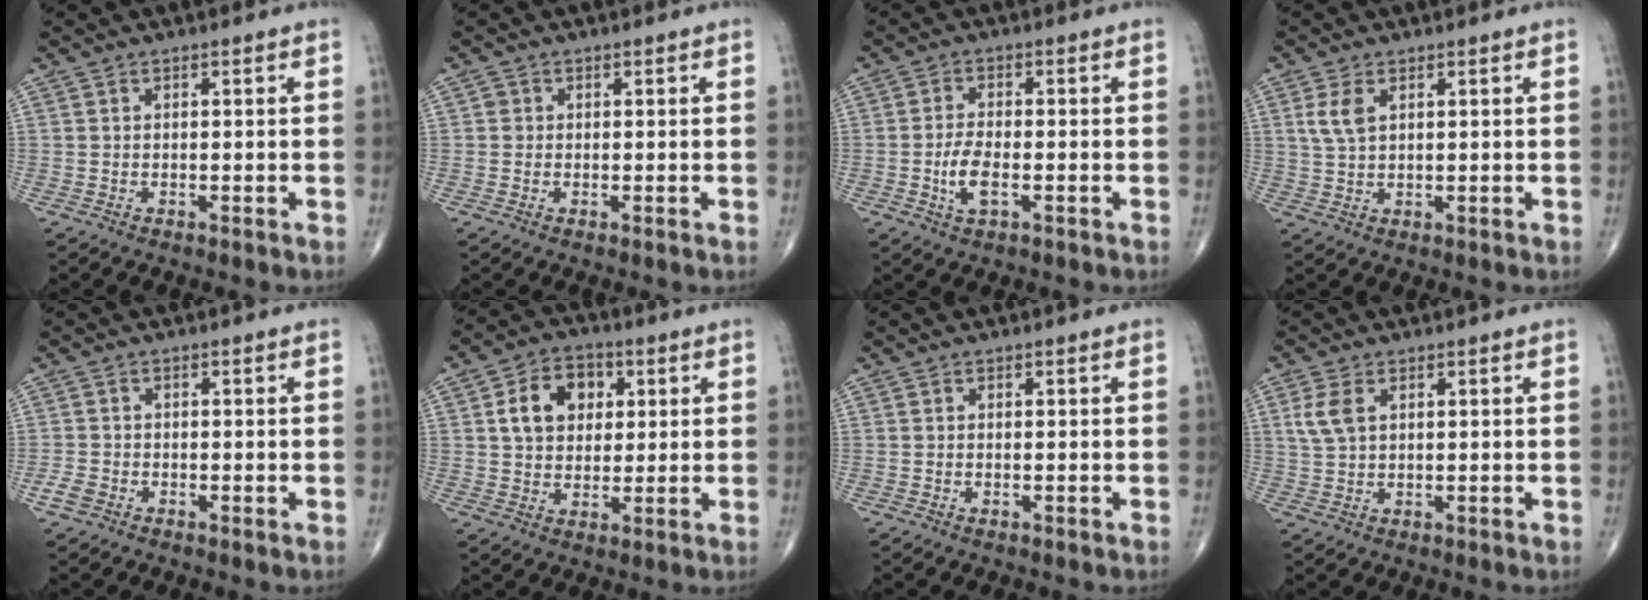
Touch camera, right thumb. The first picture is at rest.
{"total": 1.0, "force": [0.1, 1.0, 0.2], "torque": [0.004, 0.002, 0.000]}
{"total": 5.0, "force": [-1.5, 2.1, 4.4], "torque": [-0.087, 0.004, -0.027]}
{"total": 4.0, "force": [1.5, 2.1, 3.0], "torque": [-0.066, 0.001, 0.035]}
{"total": 2.3, "force": [-1.2, 1.5, 1.2], "torque": [-0.023, 0.002, -0.027]}
{"total": 10.2, "force": [2.6, 7.6, 6.3], "torque": [-0.074, 0.002, 0.040]}
{"total": 0.0}
{"total": 4.5, "force": [1.5, 2.6, 3.3], "torque": [-0.077, 0.004, 0.035]}